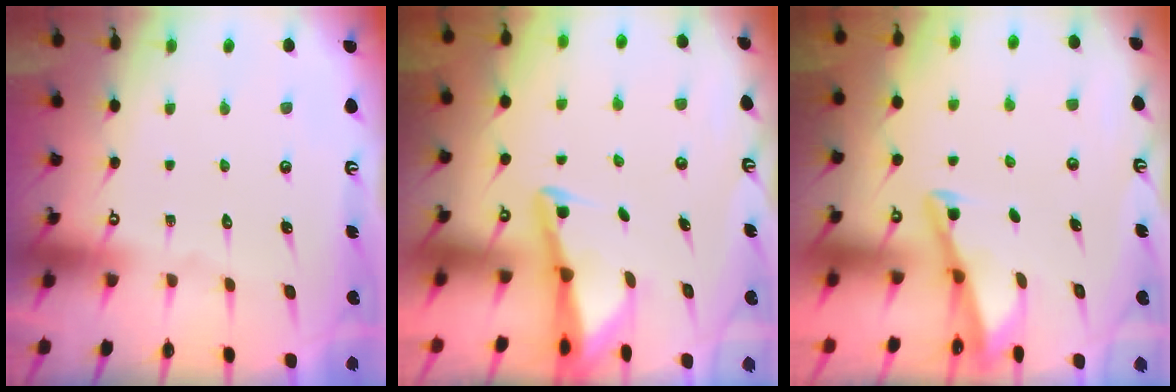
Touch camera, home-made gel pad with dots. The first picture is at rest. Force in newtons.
{"total": 3.0, "press": 3.0, "slide": 0.4}
{"total": 2.9, "press": 2.8, "slide": 0.4}